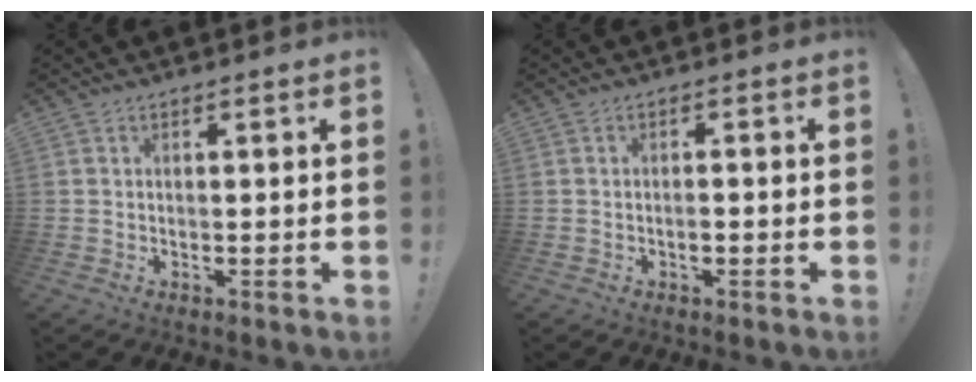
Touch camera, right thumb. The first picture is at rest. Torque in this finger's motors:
{"motor_torque": [0.35, -0.01, 0.10, -0.18, 0.02]}